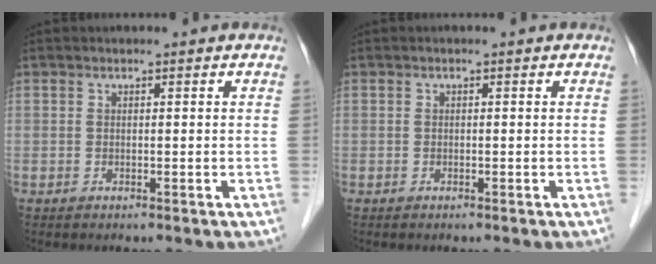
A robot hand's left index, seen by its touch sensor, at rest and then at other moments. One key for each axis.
{"total": 0.0}